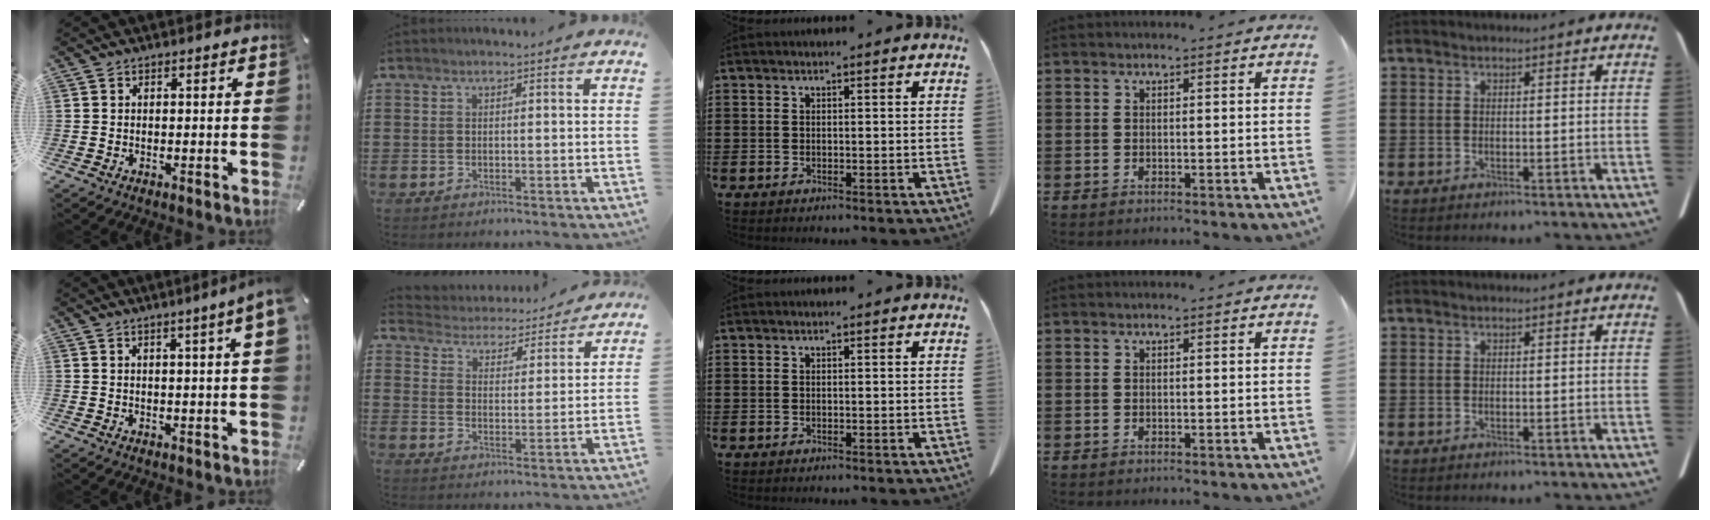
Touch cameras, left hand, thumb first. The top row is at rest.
{"thumb": {"total": 4.4, "force": [1.9, -0.2, 4.0], "torque": [-0.068, -0.006, 0.030]}, "index": {"total": 4.0, "force": [3.9, 0.2, -0.6], "torque": [-0.017, -0.035, 0.062]}}